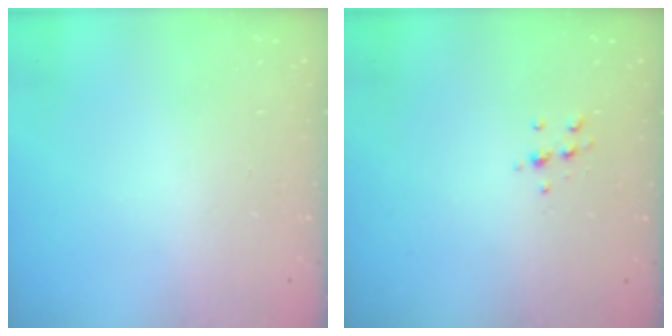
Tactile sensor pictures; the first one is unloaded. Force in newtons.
{"total": 5.8, "press": 5.8, "slide": 0.6}